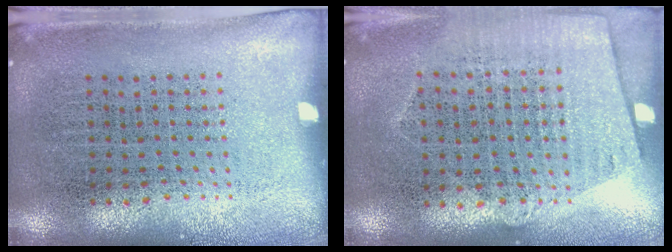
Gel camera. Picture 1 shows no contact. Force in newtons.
{"total": 1.3, "press": 1.1, "slide": 0.6}